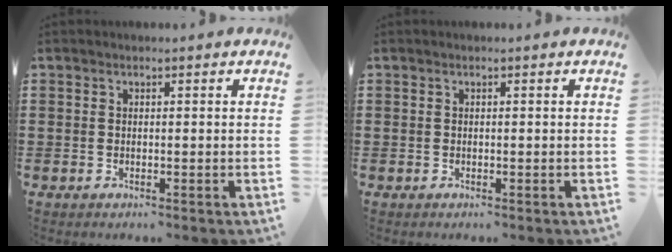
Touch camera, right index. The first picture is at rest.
{"total": 0.0}